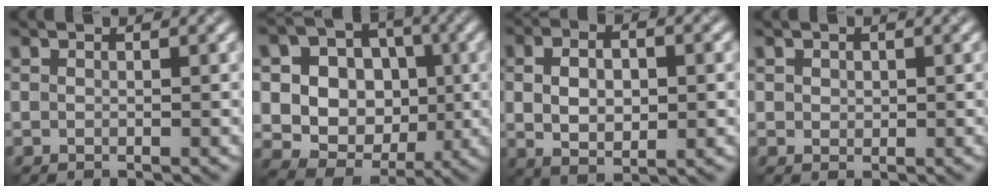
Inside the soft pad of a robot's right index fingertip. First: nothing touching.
{"total": 11.5, "force": [1.5, 10.2, 5.1], "torque": [-0.108, 0.024, 0.019]}
{"total": 5.6, "force": [0.3, 3.3, 4.6], "torque": [-0.085, 0.005, 0.009]}
{"total": 1.3, "force": [0.6, 1.1, 0.5], "torque": [-0.008, 0.006, 0.009]}